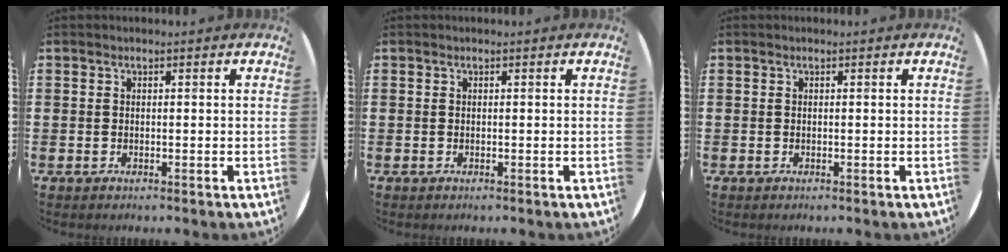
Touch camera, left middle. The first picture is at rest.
{"total": 0.0}
{"total": 0.0}